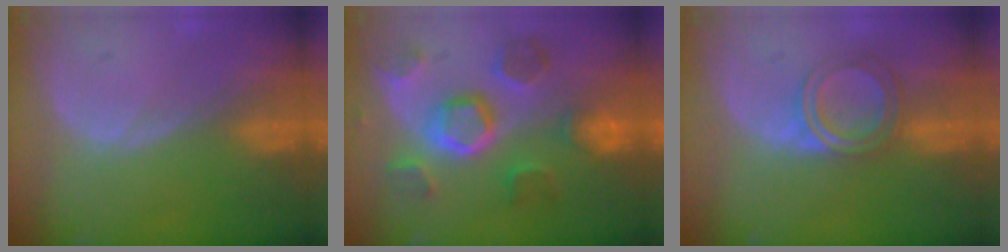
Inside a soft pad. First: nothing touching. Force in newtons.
{"total": 9.7, "press": 9.2, "slide": 3.1}
{"total": 4.6, "press": 4.6, "slide": 0.7}